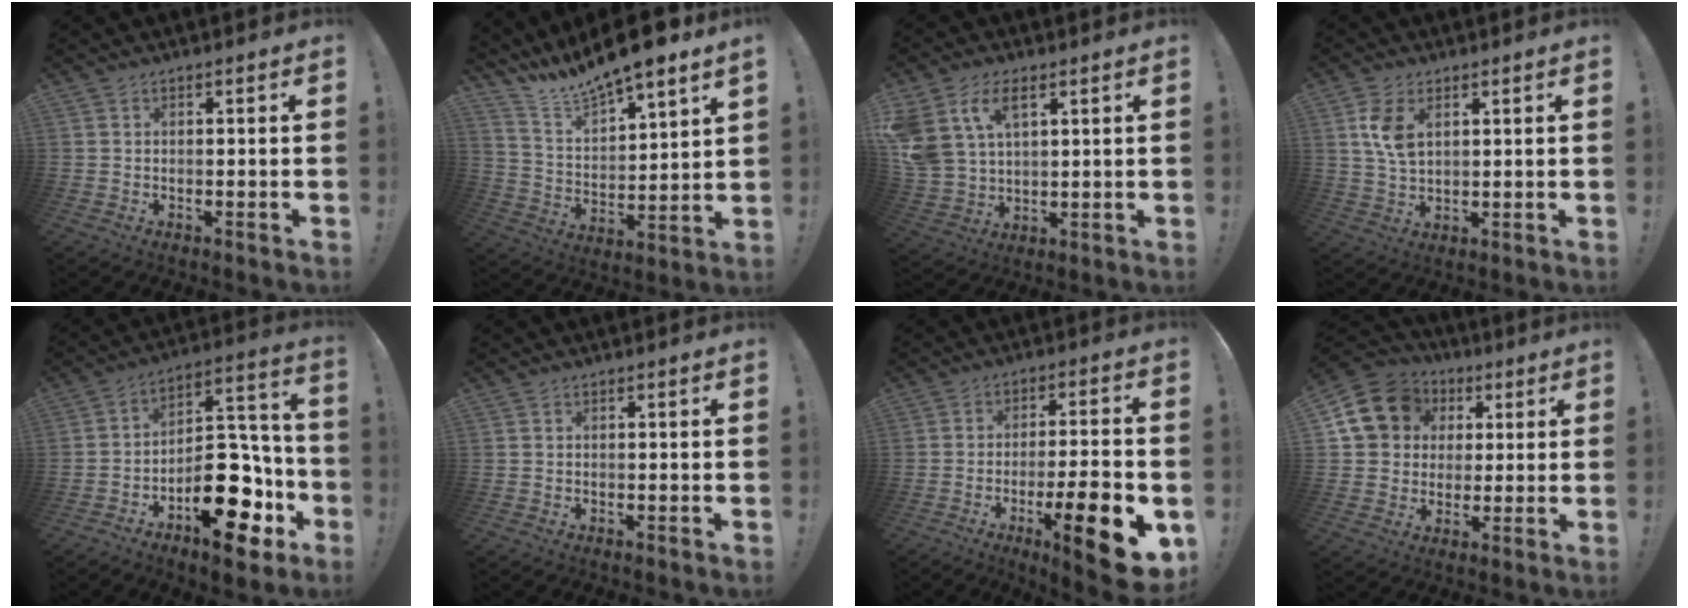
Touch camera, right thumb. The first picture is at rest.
{"total": 11.5, "force": [10.9, 1.0, 3.6], "torque": [-0.087, -0.100, 0.189]}
{"total": 11.4, "force": [5.7, 7.1, 6.8], "torque": [-0.149, -0.014, 0.116]}
{"total": 7.7, "force": [3.0, 4.6, 5.3], "torque": [-0.095, -0.009, 0.056]}
{"total": 20.6, "force": [-9.0, 11.9, 14.2], "torque": [-0.170, 0.071, -0.124]}
{"total": 0.0}
{"total": 16.0, "force": [-6.7, 2.8, 14.3], "torque": [-0.196, 0.024, -0.096]}
{"total": 14.8, "force": [4.7, 12.7, 6.0], "torque": [-0.102, -0.007, 0.103]}